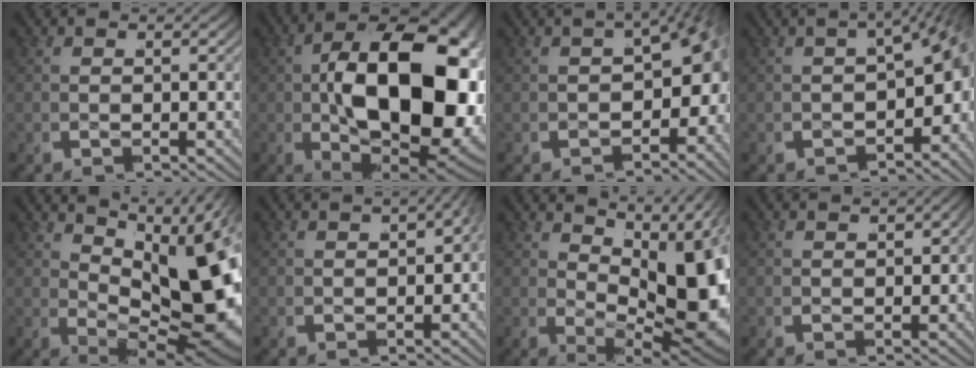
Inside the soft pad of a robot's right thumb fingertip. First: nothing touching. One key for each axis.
{"total": 28.0, "fx": -2.7, "fy": 16.5, "fz": 22.5, "tx": -0.368, "ty": -0.067, "tz": -0.012}
{"total": 8.6, "fx": -1.7, "fy": 5.5, "fz": 6.4, "tx": -0.086, "ty": -0.009, "tz": -0.022}
{"total": 8.1, "fx": -1.9, "fy": 4.6, "fz": 6.4, "tx": -0.081, "ty": -0.003, "tz": -0.028}
{"total": 15.5, "fx": -0.5, "fy": 8.2, "fz": 13.1, "tx": -0.212, "ty": -0.024, "tz": 0.011}
{"total": 4.2, "fx": -0.6, "fy": 2.7, "fz": 3.1, "tx": -0.039, "ty": -0.006, "tz": -0.006}
{"total": 14.0, "fx": -0.7, "fy": 7.1, "fz": 12.0, "tx": -0.202, "ty": -0.029, "tz": 0.015}
{"total": 1.6, "fx": -0.5, "fy": 1.0, "fz": 1.1, "tx": -0.012, "ty": -0.005, "tz": -0.006}